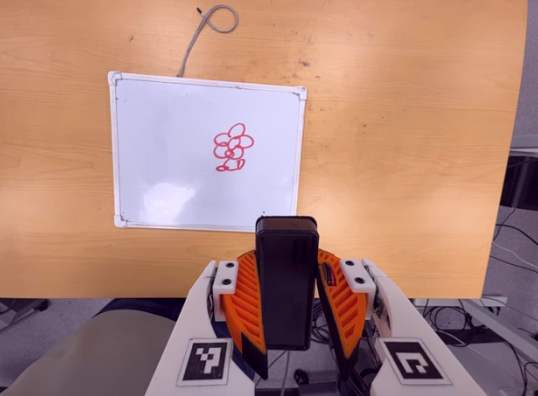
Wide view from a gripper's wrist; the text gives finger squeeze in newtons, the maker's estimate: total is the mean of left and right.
{"total": 8.9, "left": 6.9, "right": 10.9}